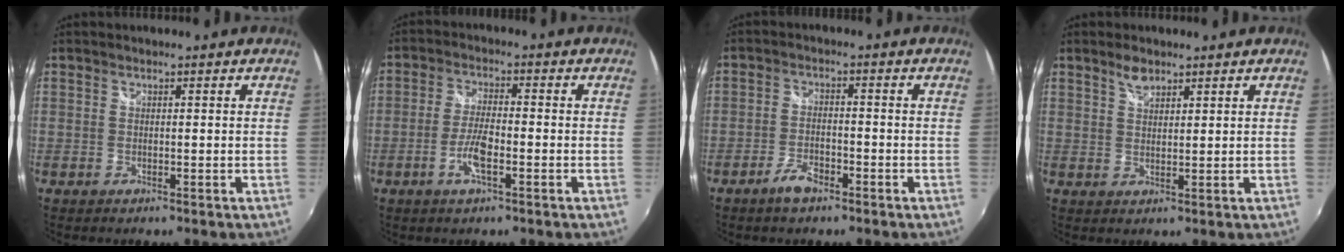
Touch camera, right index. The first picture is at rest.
{"total": 6.2, "force": [-2.5, 1.5, 5.5], "torque": [-0.116, -0.001, -0.049]}
{"total": 4.4, "force": [-3.1, 1.7, 2.5], "torque": [-0.061, -0.001, -0.058]}
{"total": 2.9, "force": [2.2, 1.3, 1.4], "torque": [-0.022, 0.004, 0.039]}